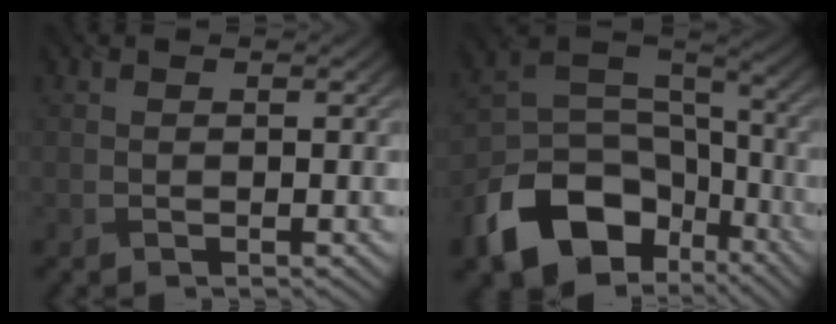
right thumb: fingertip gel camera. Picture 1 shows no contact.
{"total": 16.1, "force": [-8.4, 10.8, 8.6], "torque": [-0.195, -0.047, -0.144]}